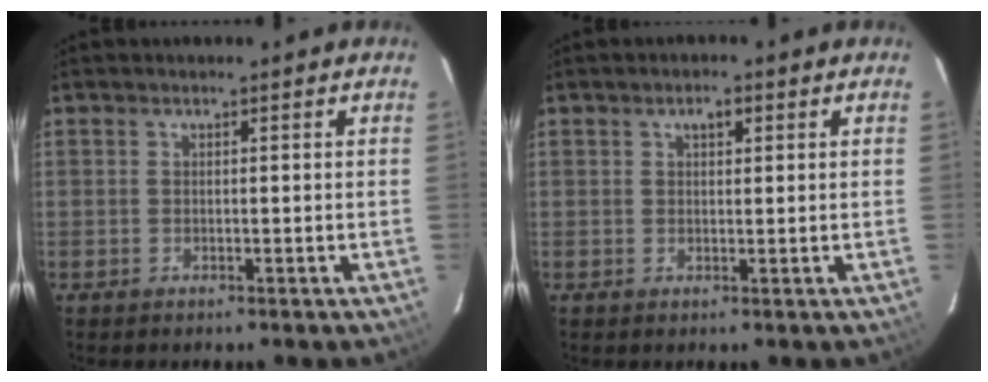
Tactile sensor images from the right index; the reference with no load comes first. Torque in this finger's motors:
{"motor_torque": [0.11, 0.12, 0.08, 0.03]}